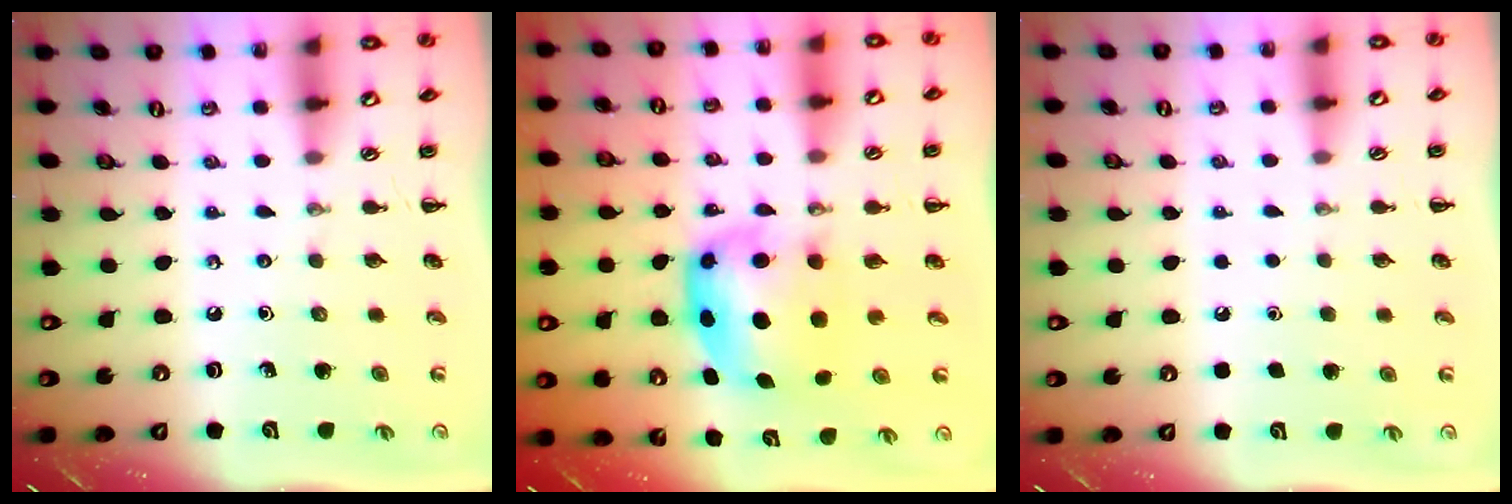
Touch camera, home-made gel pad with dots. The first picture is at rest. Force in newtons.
{"total": 6.3, "press": 6.2, "slide": 1.3}
{"total": 1.7, "press": 1.7, "slide": 0.1}